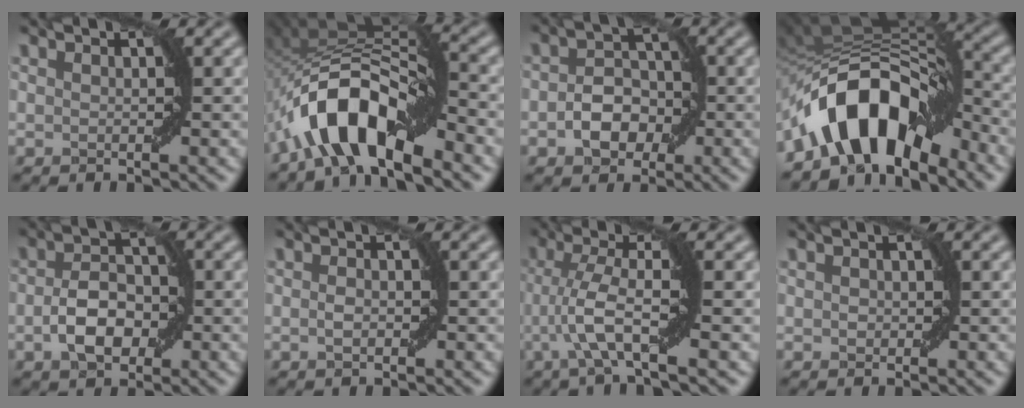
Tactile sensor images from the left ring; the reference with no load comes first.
{"total": 8.5, "force": [-4.9, 3.2, 6.1], "torque": [-0.099, 0.014, -0.089]}
{"total": 3.9, "force": [-1.1, 2.8, 2.5], "torque": [-0.035, 0.006, -0.019]}
{"total": 10.4, "force": [-5.9, 5.2, 6.8], "torque": [-0.102, 0.014, -0.103]}
{"total": 4.4, "force": [-1.0, 2.7, 3.3], "torque": [-0.061, 0.004, -0.019]}
{"total": 1.1, "force": [-0.3, 0.5, 0.9], "torque": [-0.019, 0.003, -0.004]}
{"total": 4.8, "force": [-1.1, 0.4, 4.6], "torque": [-0.098, 0.014, -0.026]}
{"total": 0.6, "force": [0.0, 0.5, 0.3], "torque": [-0.004, 0.001, 0.000]}